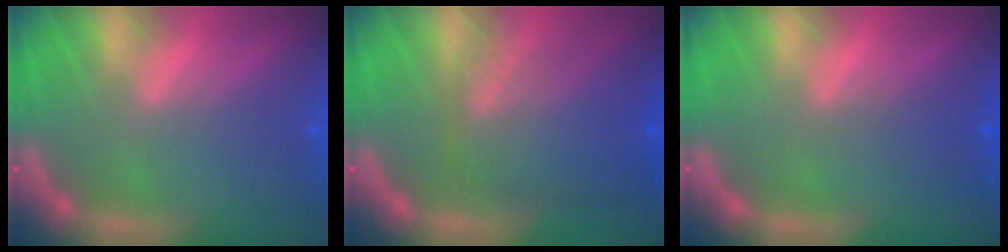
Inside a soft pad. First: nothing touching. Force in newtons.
{"total": 7.0}
{"total": 1.4}